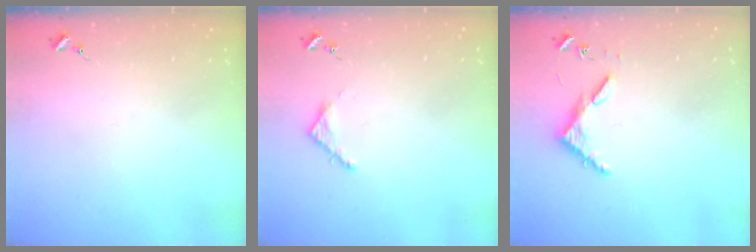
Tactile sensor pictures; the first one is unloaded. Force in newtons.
{"total": 3.5, "press": 3.5, "slide": 0.3}
{"total": 4.0, "press": 4.0, "slide": 0.3}